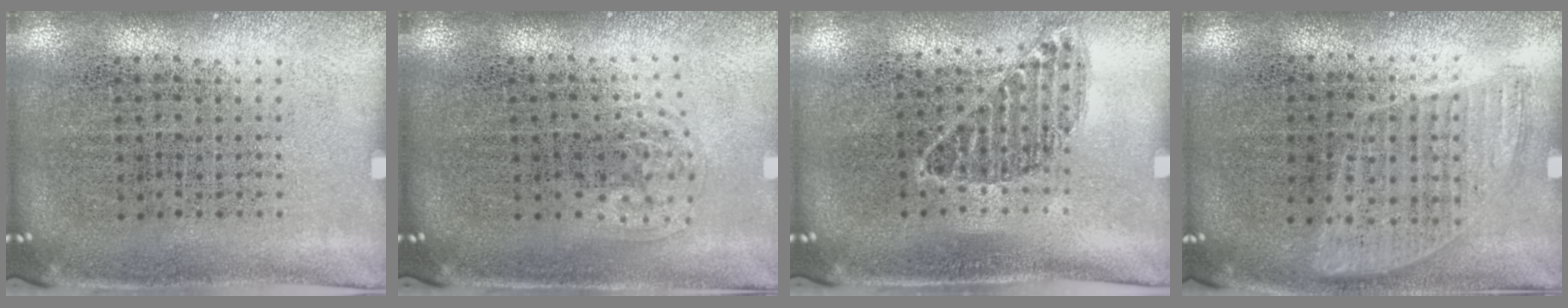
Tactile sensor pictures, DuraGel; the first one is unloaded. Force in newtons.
{"total": 0.9, "press": 0.6, "slide": 0.7}
{"total": 0.9, "press": 0.8, "slide": 0.5}
{"total": 0.9, "press": 0.8, "slide": 0.4}